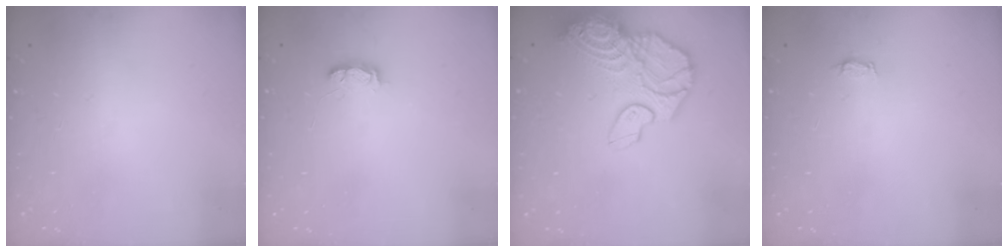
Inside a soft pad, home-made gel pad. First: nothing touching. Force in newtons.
{"total": 4.1, "press": 4.0, "slide": 0.9}
{"total": 17.7, "press": 17.6, "slide": 1.8}
{"total": 2.9, "press": 2.9, "slide": 0.4}